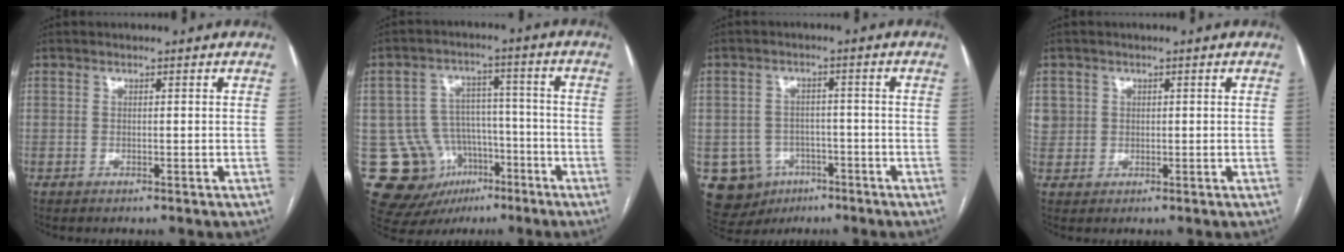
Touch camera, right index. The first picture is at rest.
{"total": 13.4, "force": [-5.8, 11.4, 4.0], "torque": [-0.072, 0.058, -0.075]}
{"total": 9.2, "force": [-3.7, 8.2, 2.0], "torque": [-0.046, 0.015, -0.041]}
{"total": 3.0, "force": [0.8, 2.9, 0.3], "torque": [0.007, 0.008, 0.019]}